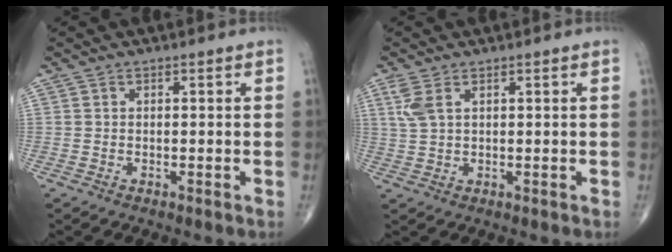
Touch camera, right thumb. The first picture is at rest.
{"total": 3.6, "force": [1.7, 1.6, 2.8], "torque": [-0.072, 0.007, 0.042]}